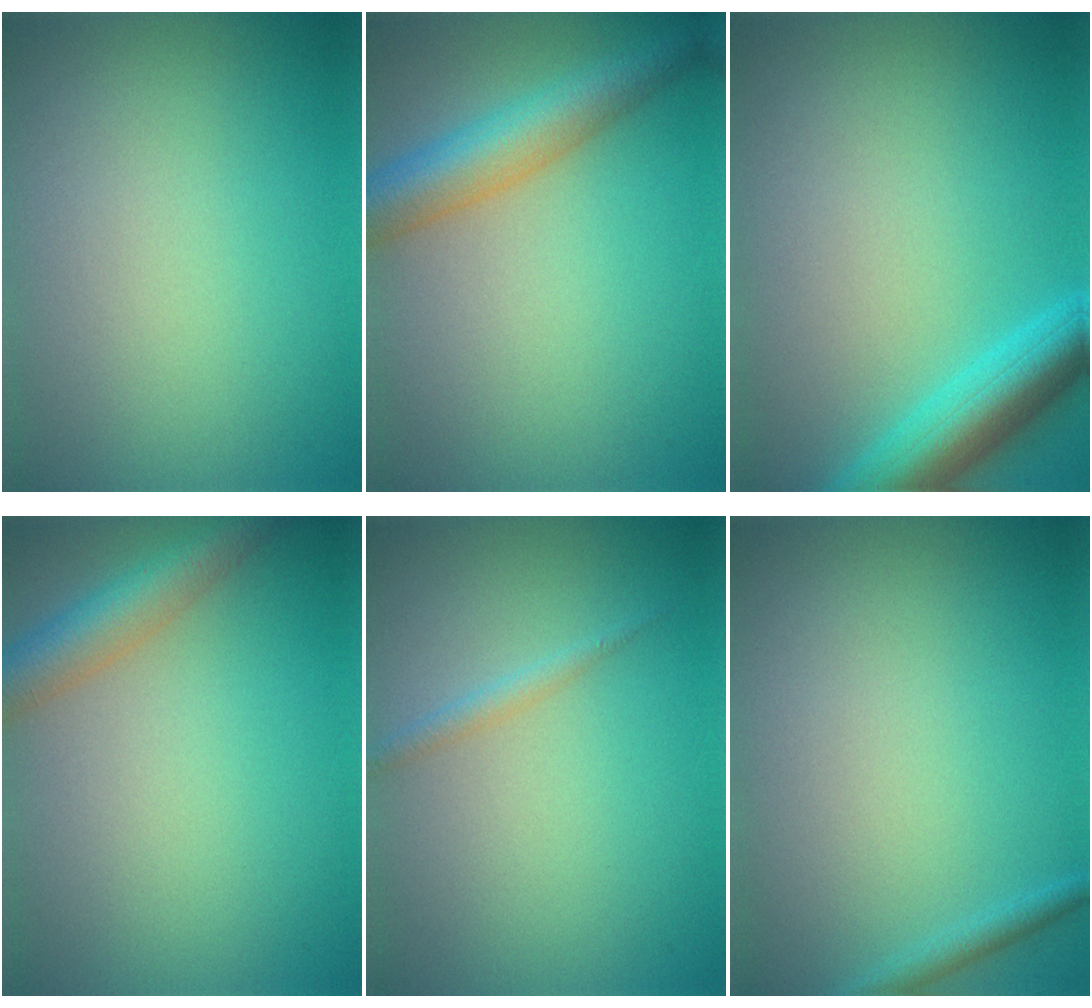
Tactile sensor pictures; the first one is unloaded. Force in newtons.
{"total": 5.3, "press": 5.3, "slide": 0.2}
{"total": 5.5, "press": 5.5, "slide": 0.3}
{"total": 4.1, "press": 4.1, "slide": 0.2}
{"total": 1.0, "press": 1.0, "slide": 0.1}
{"total": 1.2, "press": 1.1, "slide": 0.1}